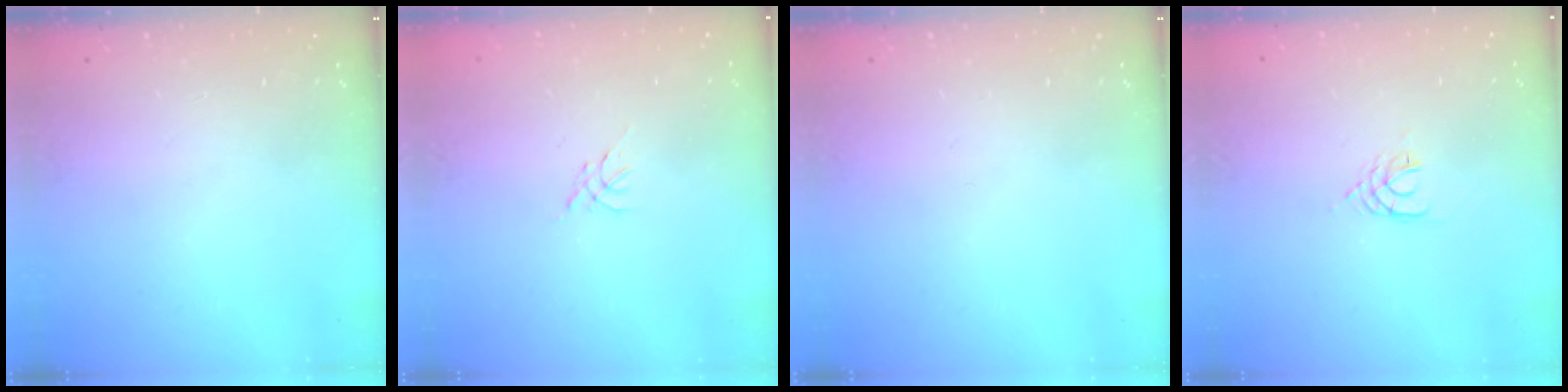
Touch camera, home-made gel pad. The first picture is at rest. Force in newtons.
{"total": 0.0}
{"total": 0.0}
{"total": 2.4, "press": 2.3, "slide": 0.4}